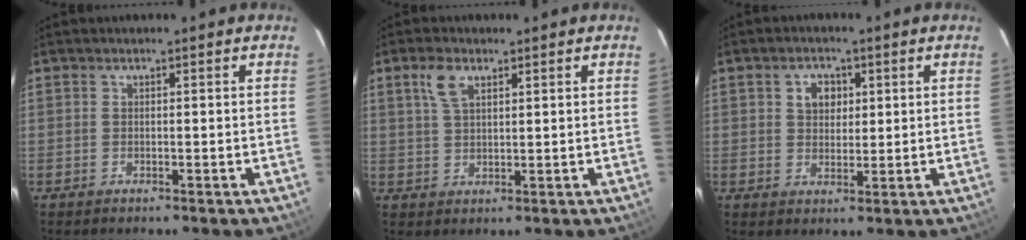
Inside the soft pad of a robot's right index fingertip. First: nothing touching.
{"total": 4.6, "force": [2.4, 2.3, 3.2], "torque": [-0.065, 0.011, 0.047]}
{"total": 4.3, "force": [1.5, 3.4, 2.1], "torque": [-0.029, 0.012, 0.030]}